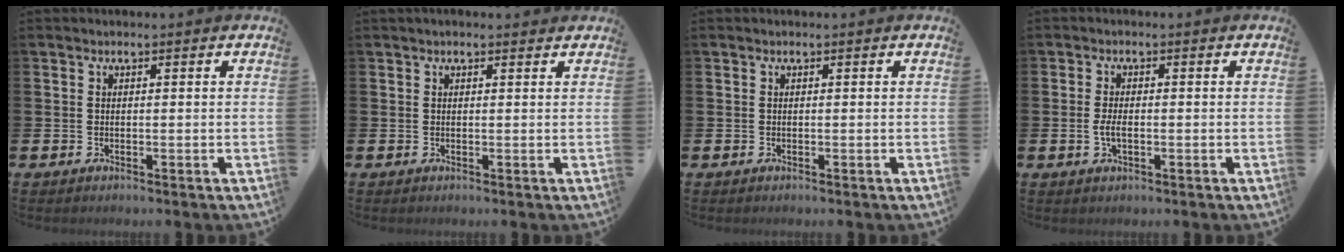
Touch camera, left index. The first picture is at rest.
{"total": 0.8, "force": [0.7, 0.2, 0.3], "torque": [0.002, 0.001, 0.010]}
{"total": 0.0}
{"total": 2.2, "force": [-0.4, 1.0, 1.9], "torque": [-0.029, -0.002, -0.009]}